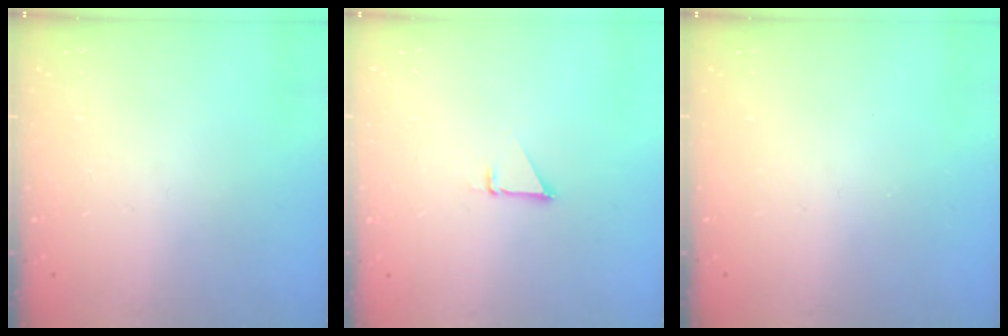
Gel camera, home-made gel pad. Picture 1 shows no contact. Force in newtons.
{"total": 1.5, "press": 1.5, "slide": 0.1}
{"total": 0.0}